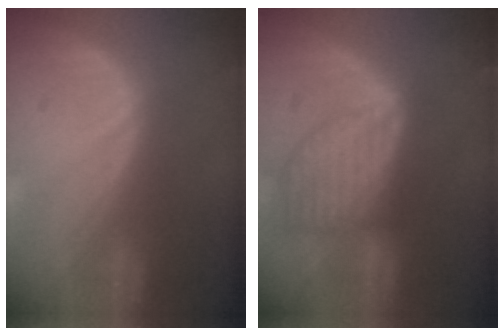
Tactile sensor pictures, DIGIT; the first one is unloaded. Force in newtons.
{"total": 8.1, "press": 7.4, "slide": 3.4}